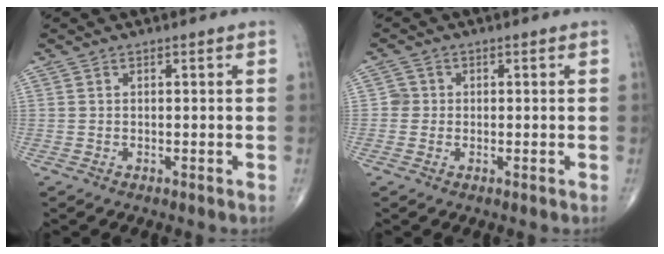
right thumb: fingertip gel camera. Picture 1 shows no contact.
{"total": 1.8, "force": [-0.1, 1.8, 0.3], "torque": [0.007, 0.006, -0.006]}